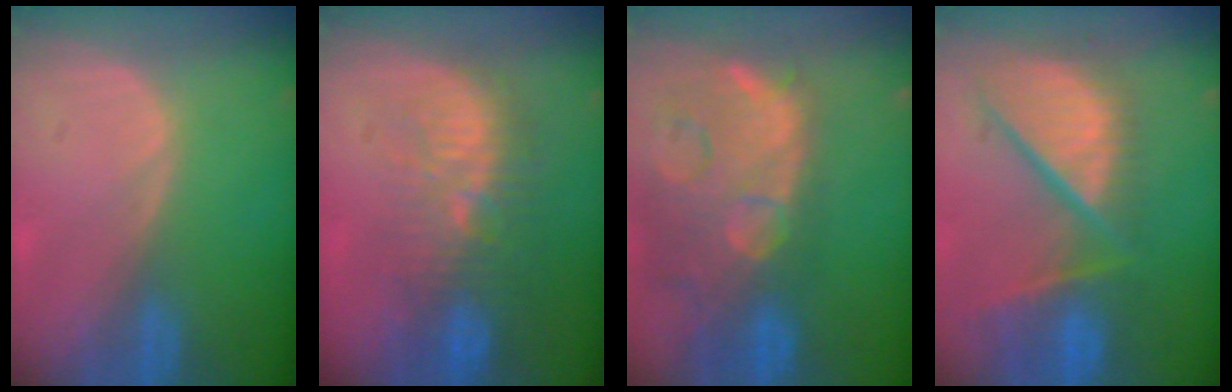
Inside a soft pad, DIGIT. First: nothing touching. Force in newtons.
{"total": 9.8, "press": 9.0, "slide": 3.8}
{"total": 15.0, "press": 11.9, "slide": 9.0}
{"total": 12.4, "press": 10.2, "slide": 7.0}